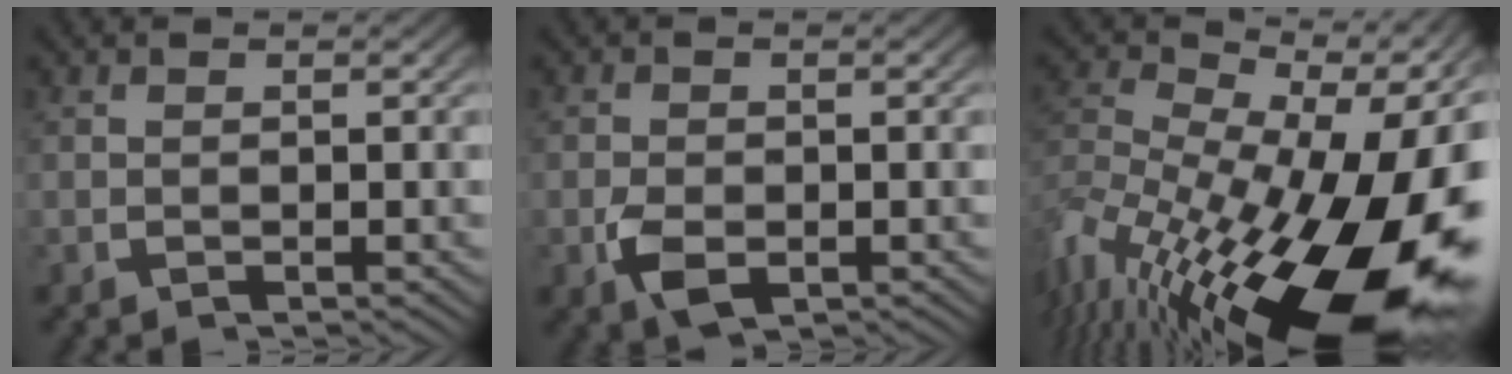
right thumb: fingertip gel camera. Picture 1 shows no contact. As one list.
[{"total": 3.6, "force": [-1.3, 2.5, 2.3], "torque": [-0.055, -0.017, -0.013]}, {"total": 19.7, "force": [-4.5, 11.3, 15.4], "torque": [-0.281, -0.063, -0.031]}]